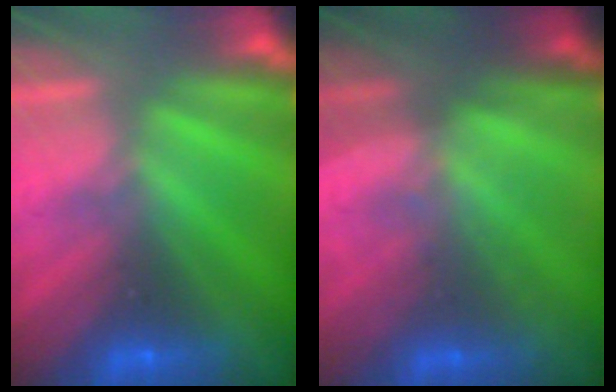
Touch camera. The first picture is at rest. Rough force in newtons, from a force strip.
{"total": 1.3}